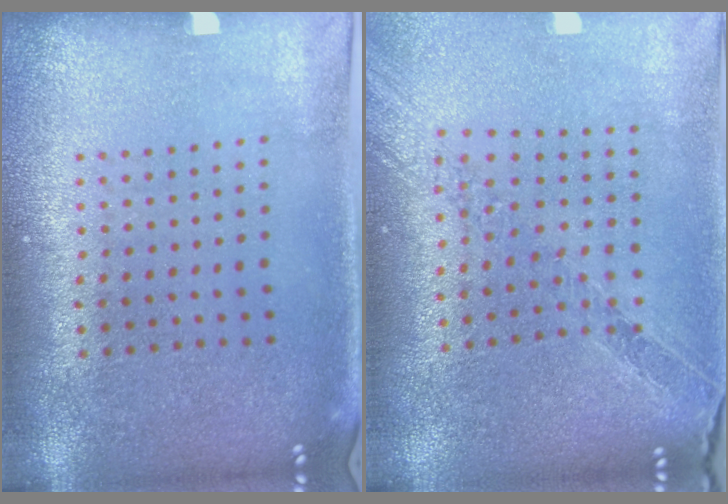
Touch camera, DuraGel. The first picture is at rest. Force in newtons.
{"total": 1.1, "press": 1.1, "slide": 0.1}